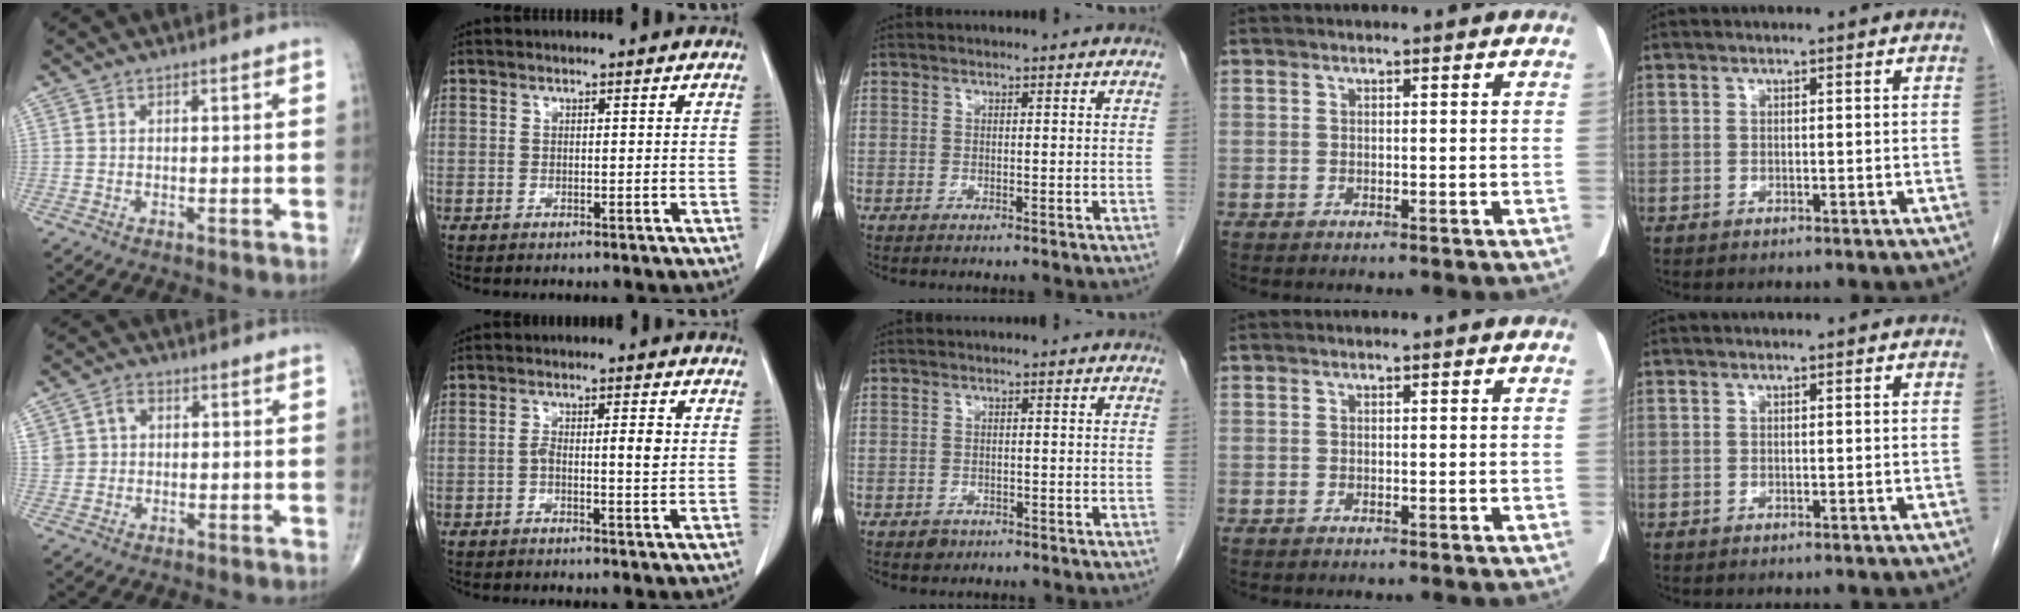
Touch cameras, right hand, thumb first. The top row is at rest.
{"thumb": {"total": 4.3, "force": [1.1, 3.6, 2.2], "torque": [-0.027, 0.009, 0.021]}, "index": {"total": 3.7, "force": [-0.2, 0.8, 3.6], "torque": [-0.064, 0.007, -0.002]}, "middle": {"total": 1.3, "force": [-0.8, 1.0, 0.2], "torque": [-0.003, 0.002, -0.011]}}